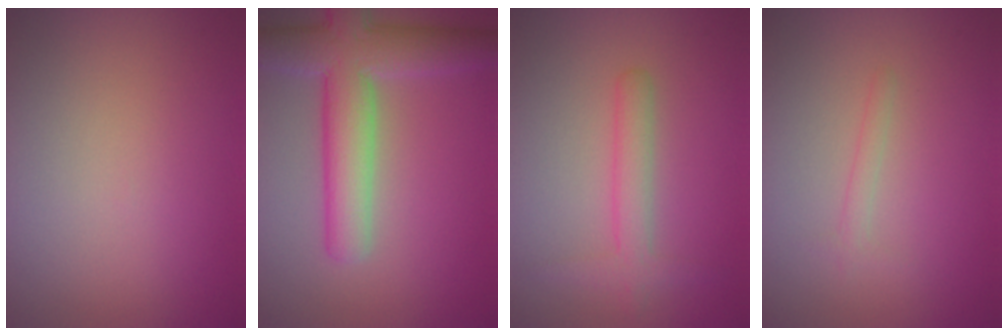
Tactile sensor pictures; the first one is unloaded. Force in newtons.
{"total": 7.6, "press": 7.6, "slide": 0.4}
{"total": 2.5, "press": 2.5, "slide": 0.1}
{"total": 1.0, "press": 1.0, "slide": 0.0}